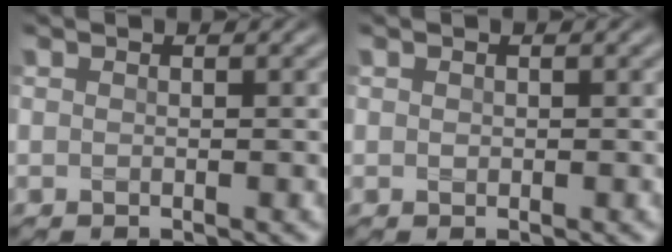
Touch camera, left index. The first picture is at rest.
{"total": 0.6, "force": [0.2, 0.5, 0.3], "torque": [0.005, 0.000, 0.000]}